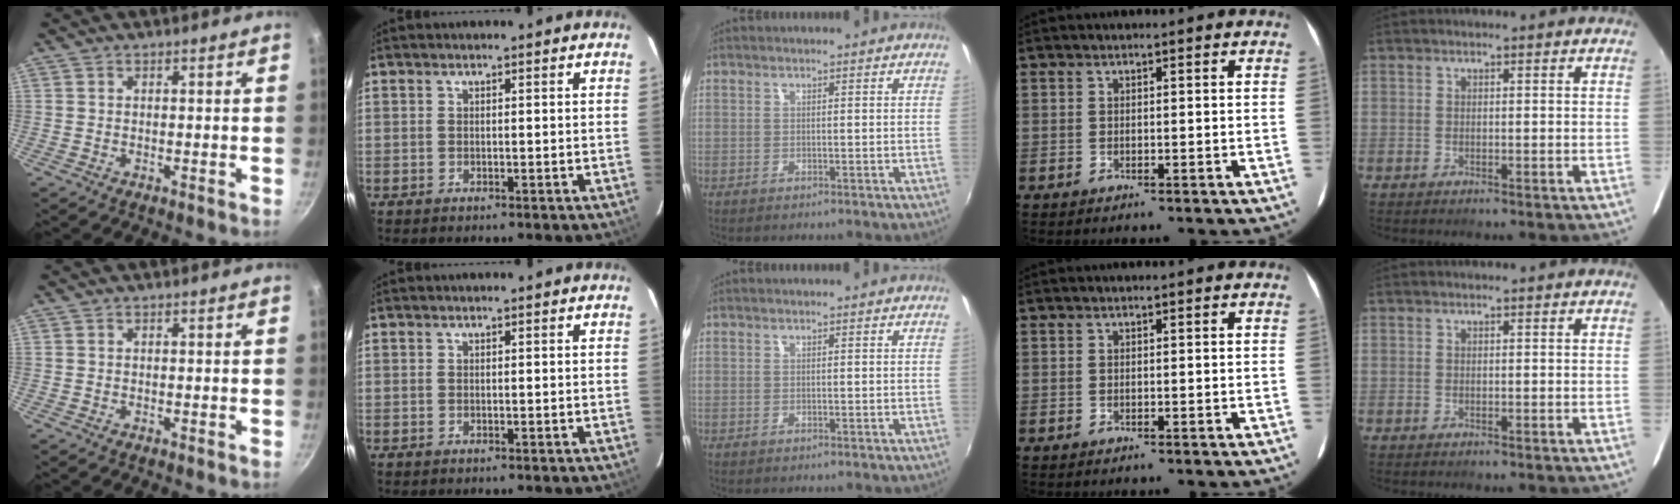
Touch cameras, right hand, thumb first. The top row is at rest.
{}